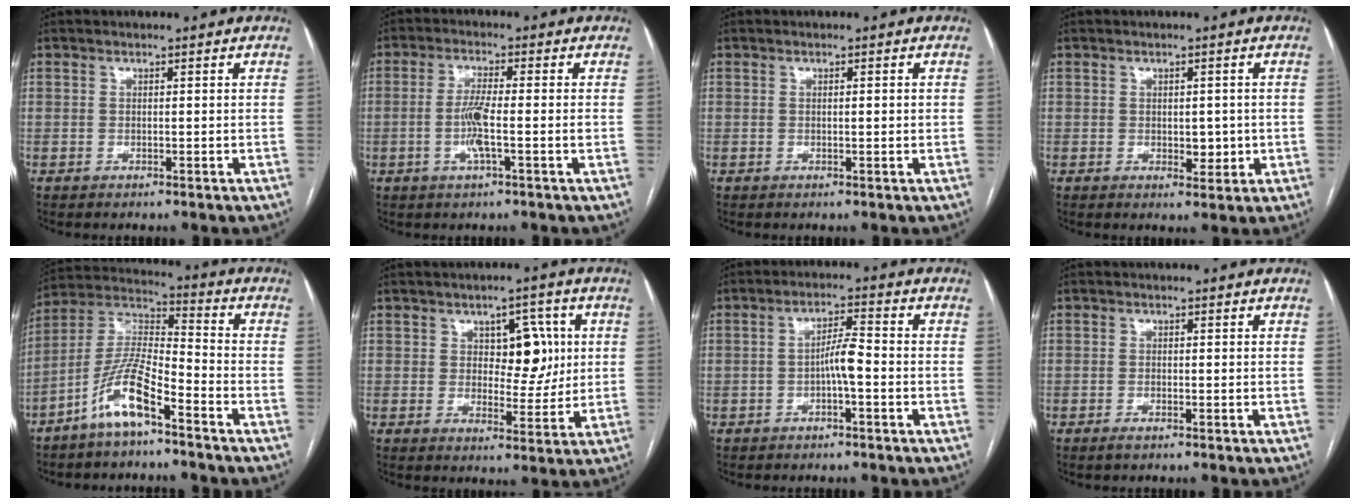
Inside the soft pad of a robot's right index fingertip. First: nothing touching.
{"total": 5.1, "force": [-1.2, 0.1, 5.0], "torque": [-0.102, -0.002, -0.025]}
{"total": 0.9, "force": [0.0, 0.1, 0.9], "torque": [-0.017, 0.001, 0.002]}
{"total": 2.9, "force": [-0.3, 1.7, 2.4], "torque": [-0.027, -0.003, 0.002]}
{"total": 10.4, "force": [-6.4, 1.7, 8.0], "torque": [-0.177, 0.003, -0.130]}
{"total": 7.2, "force": [1.8, 3.8, 5.9], "torque": [-0.073, 0.013, 0.031]}
{"total": 4.0, "force": [-1.2, 0.4, 3.8], "torque": [-0.066, 0.009, -0.020]}
{"total": 1.0, "force": [-0.8, 0.1, 0.6], "torque": [-0.014, -0.002, -0.012]}